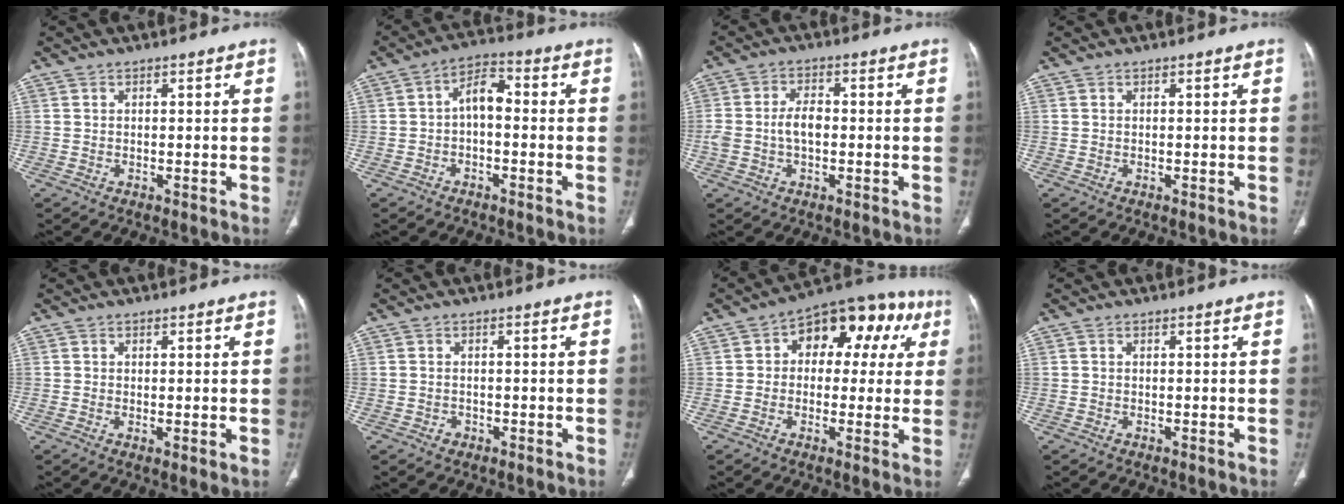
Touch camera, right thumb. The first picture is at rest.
{"total": 5.8, "force": [-0.7, 3.3, 4.8], "torque": [-0.071, 0.031, -0.023]}
{"total": 5.0, "force": [-0.6, 3.0, 4.0], "torque": [-0.084, 0.017, -0.012]}
{"total": 0.0}
{"total": 2.8, "force": [-0.4, 1.0, 2.6], "torque": [-0.048, -0.013, -0.007]}
{"total": 1.3, "force": [-0.6, 1.1, 0.3], "torque": [-0.001, 0.005, -0.009]}
{"total": 15.5, "force": [4.0, 10.1, 11.0], "torque": [-0.083, 0.039, 0.044]}
{"total": 0.0}